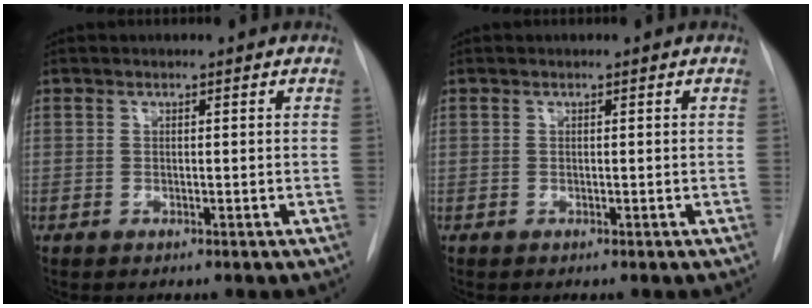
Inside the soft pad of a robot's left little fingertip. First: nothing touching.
{"total": 0.0}